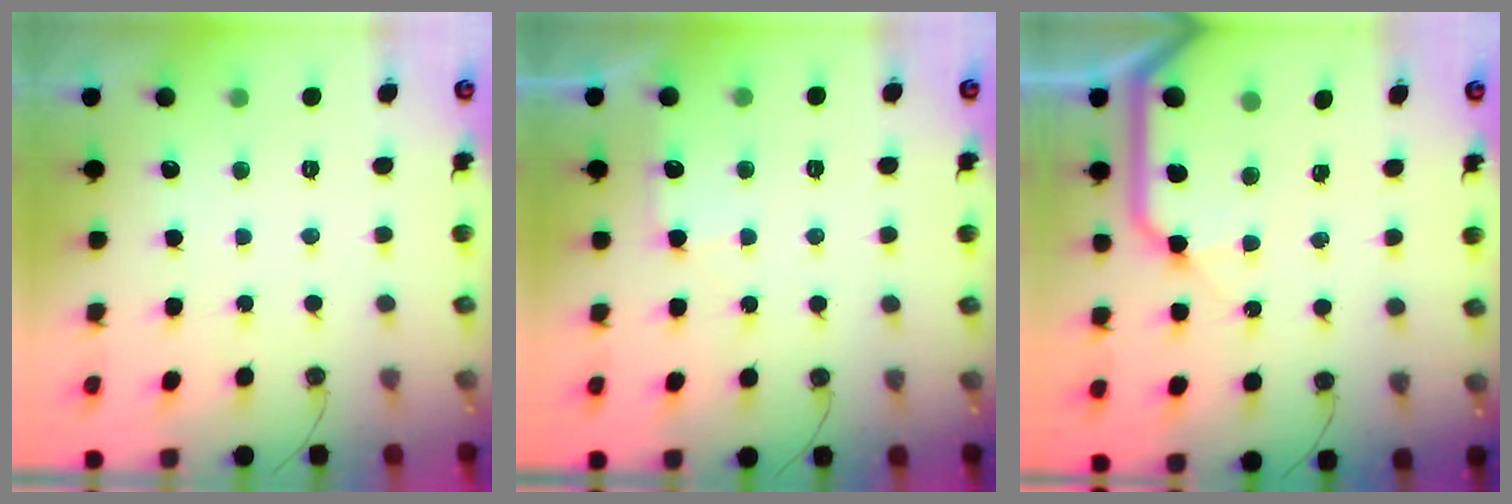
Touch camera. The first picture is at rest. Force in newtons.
{"total": 5.3, "press": 5.2, "slide": 0.7}
{"total": 12.3, "press": 12.3, "slide": 1.2}